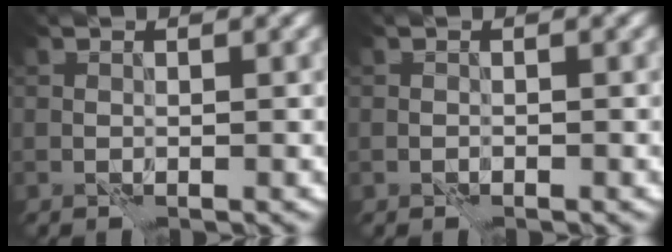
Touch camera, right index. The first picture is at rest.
{"total": 0.0}